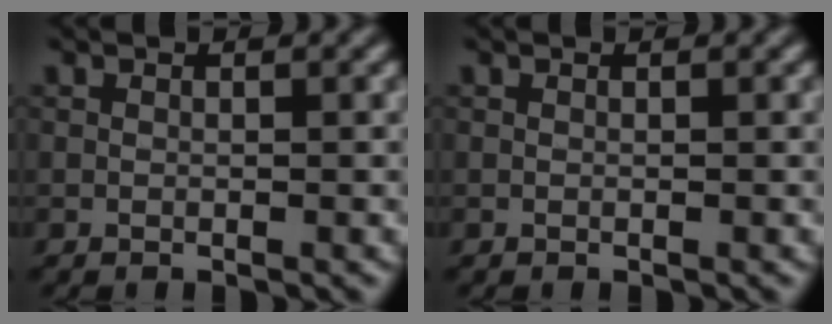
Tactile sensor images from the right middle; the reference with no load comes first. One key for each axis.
{"total": 0.0}